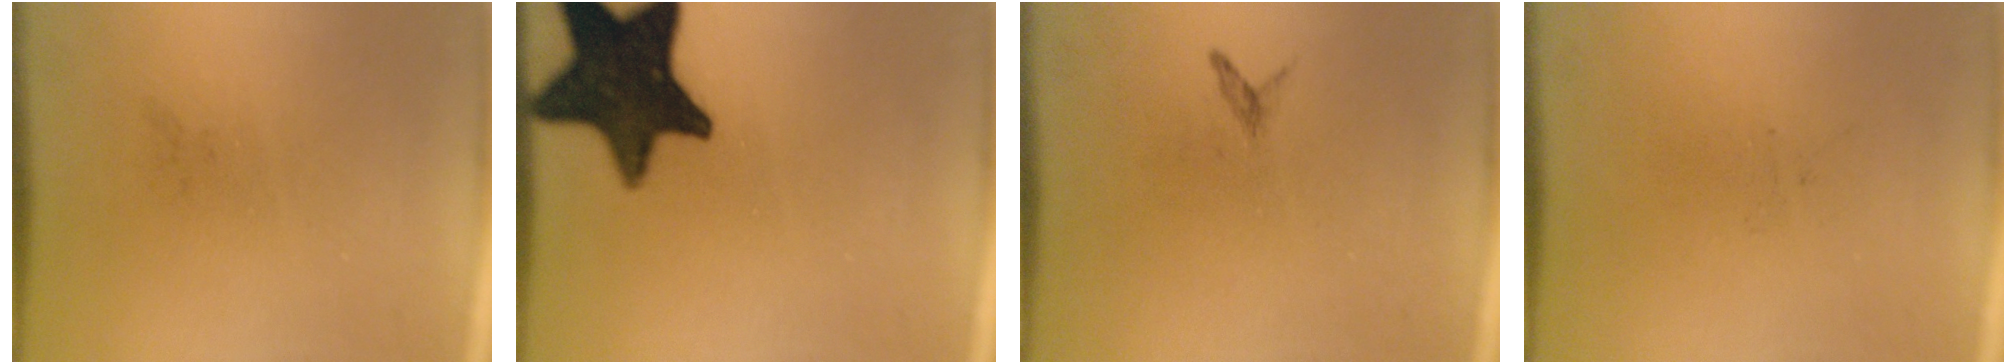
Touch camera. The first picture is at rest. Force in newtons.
{"total": 16.3}
{"total": 0.7}
{"total": 0.0}